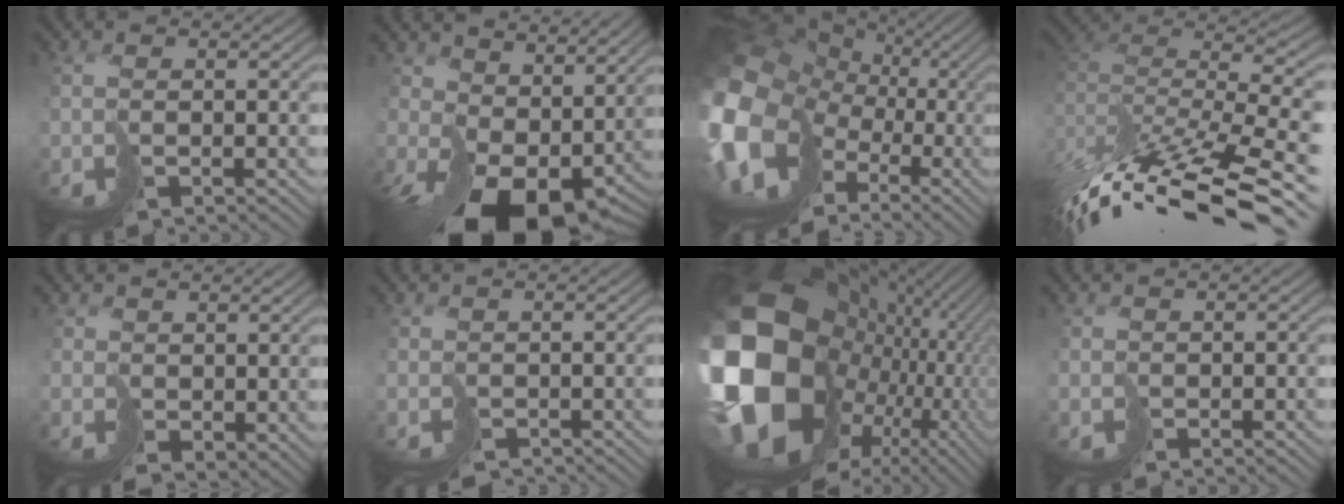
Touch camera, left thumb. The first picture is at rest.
{"total": 12.9, "force": [1.0, 8.9, 9.2], "torque": [-0.184, -0.046, 0.059]}
{"total": 20.7, "force": [-3.8, 17.4, 10.5], "torque": [-0.303, -0.044, -0.066]}
{"total": 14.0, "force": [-7.4, 5.5, 10.5], "torque": [-0.226, 0.003, -0.118]}
{"total": 2.5, "force": [1.4, 1.7, 1.1], "torque": [-0.024, -0.008, 0.035]}
{"total": 1.7, "force": [-1.4, 0.9, -0.2], "torque": [0.012, -0.008, -0.018]}
{"total": 22.5, "force": [-0.1, 18.7, 12.5], "torque": [-0.281, -0.076, 0.017]}
{"total": 0.8, "force": [-0.2, 0.4, -0.7], "torque": [0.017, -0.001, 0.000]}